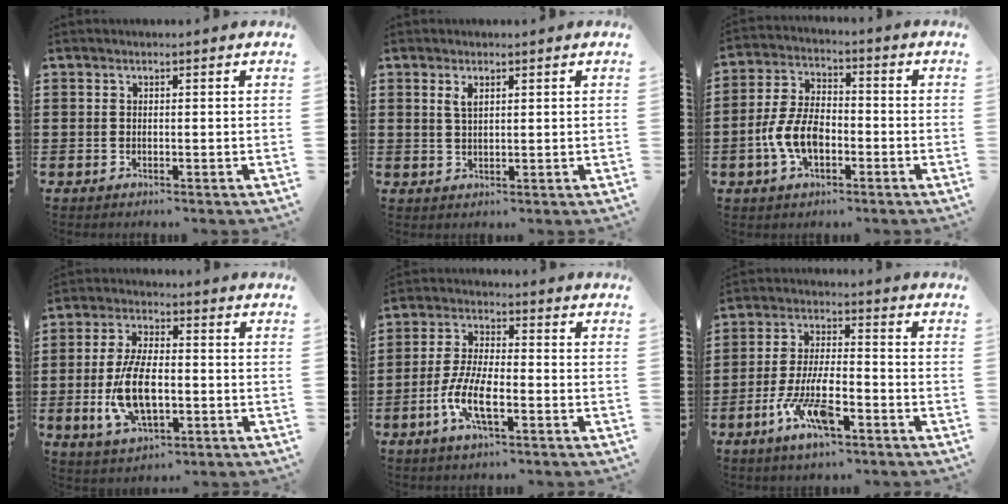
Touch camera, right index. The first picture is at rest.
{"total": 1.8, "force": [1.0, 0.7, 1.3], "torque": [-0.028, 0.005, 0.017]}
{"total": 7.7, "force": [-2.4, 4.3, 5.9], "torque": [-0.143, 0.003, -0.052]}
{"total": 9.7, "force": [-1.8, 4.5, 8.4], "torque": [-0.191, -0.007, -0.037]}
{"total": 7.7, "force": [-3.2, 2.2, 6.7], "torque": [-0.164, -0.017, -0.067]}
{"total": 10.0, "force": [-4.8, 3.3, 8.1], "torque": [-0.180, -0.004, -0.090]}